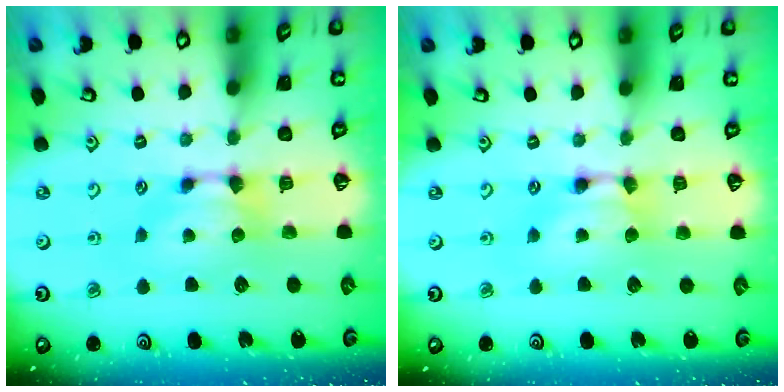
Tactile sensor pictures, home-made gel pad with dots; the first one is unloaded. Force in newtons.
{"total": 1.5, "press": 1.5, "slide": 0.2}